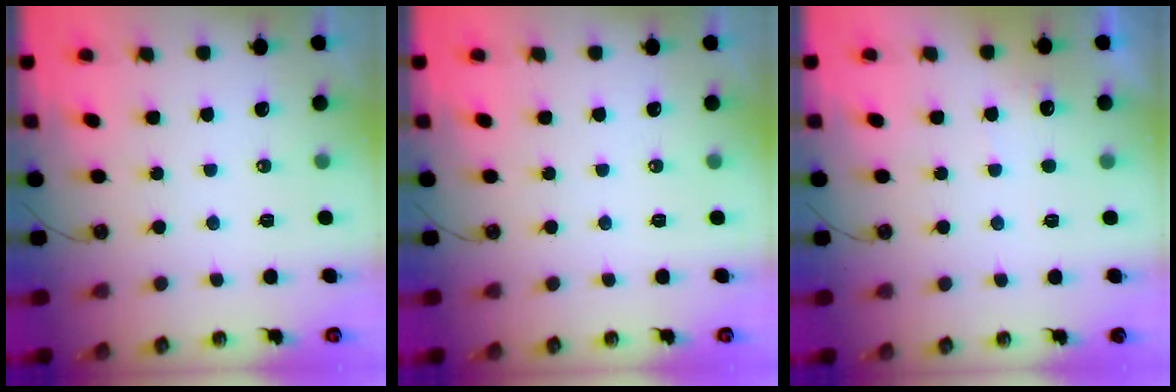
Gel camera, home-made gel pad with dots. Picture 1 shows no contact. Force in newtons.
{"total": 0.0}
{"total": 4.0, "press": 3.8, "slide": 1.1}